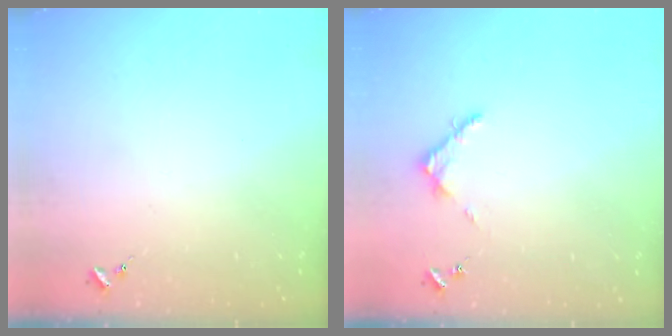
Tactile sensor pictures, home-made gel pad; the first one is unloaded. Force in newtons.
{"total": 3.6, "press": 3.6, "slide": 0.3}